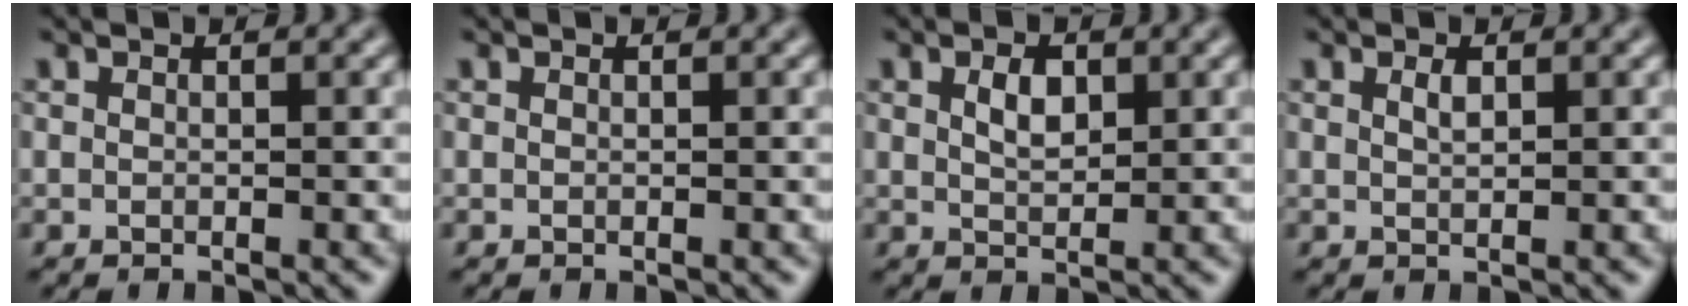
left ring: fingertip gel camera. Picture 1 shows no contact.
{"total": 0.0}
{"total": 2.1, "force": [0.8, 1.2, 1.6], "torque": [-0.031, 0.001, 0.016]}
{"total": 0.9, "force": [0.5, 0.3, 0.7], "torque": [-0.016, 0.000, 0.011]}